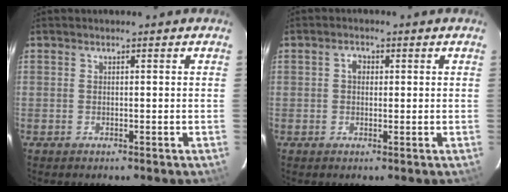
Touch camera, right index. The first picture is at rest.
{"total": 1.9, "force": [0.3, 1.6, 1.0], "torque": [-0.016, 0.008, 0.003]}